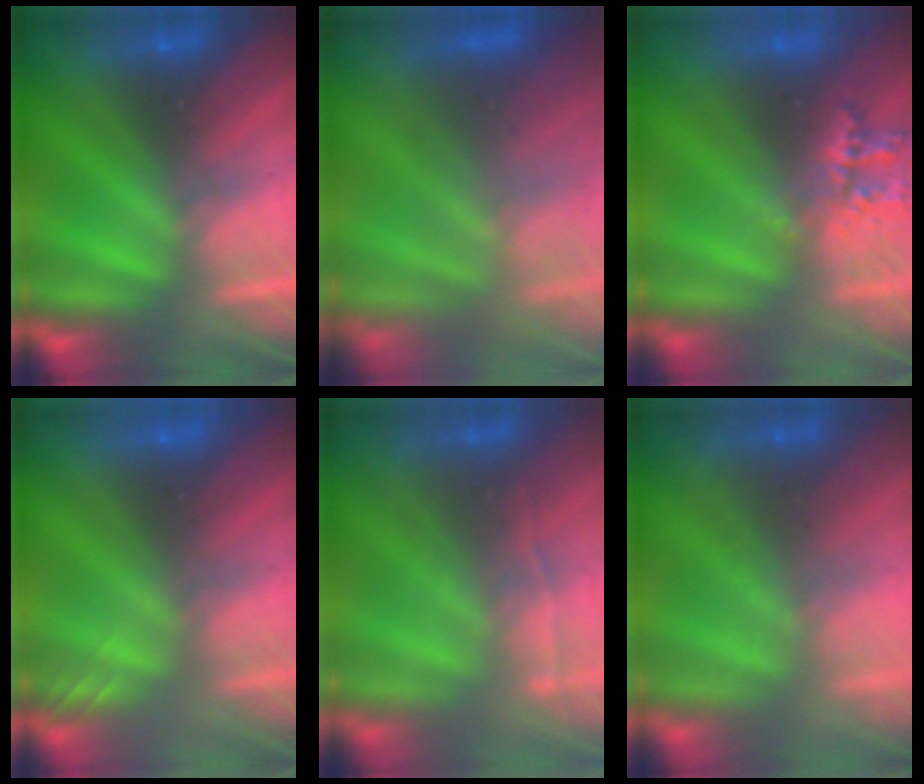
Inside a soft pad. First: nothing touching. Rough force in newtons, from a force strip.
{"total": 2.8}
{"total": 2.3}
{"total": 2.0}
{"total": 1.9}
{"total": 1.8}